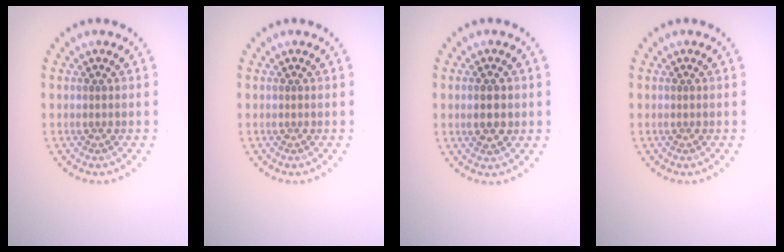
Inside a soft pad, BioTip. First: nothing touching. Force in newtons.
{"total": 0.0}
{"total": 2.2, "press": 2.2, "slide": 0.2}
{"total": 0.0}